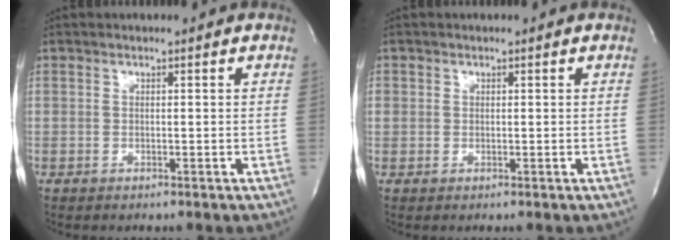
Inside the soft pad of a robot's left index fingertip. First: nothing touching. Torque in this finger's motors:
{"motor_torque": [1.11, -0.19, 0.45, 0.12]}